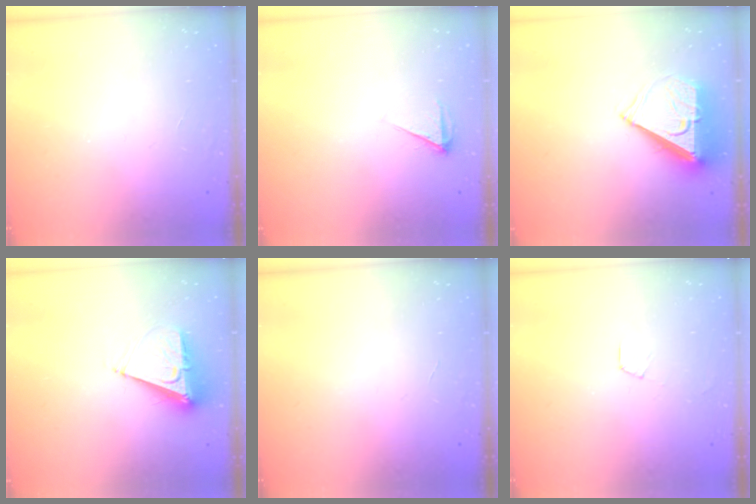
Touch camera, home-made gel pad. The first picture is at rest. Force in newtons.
{"total": 4.9, "press": 4.8, "slide": 0.7}
{"total": 8.4, "press": 8.3, "slide": 1.3}
{"total": 8.6, "press": 8.5, "slide": 0.6}
{"total": 0.0}
{"total": 3.5, "press": 3.4, "slide": 0.4}